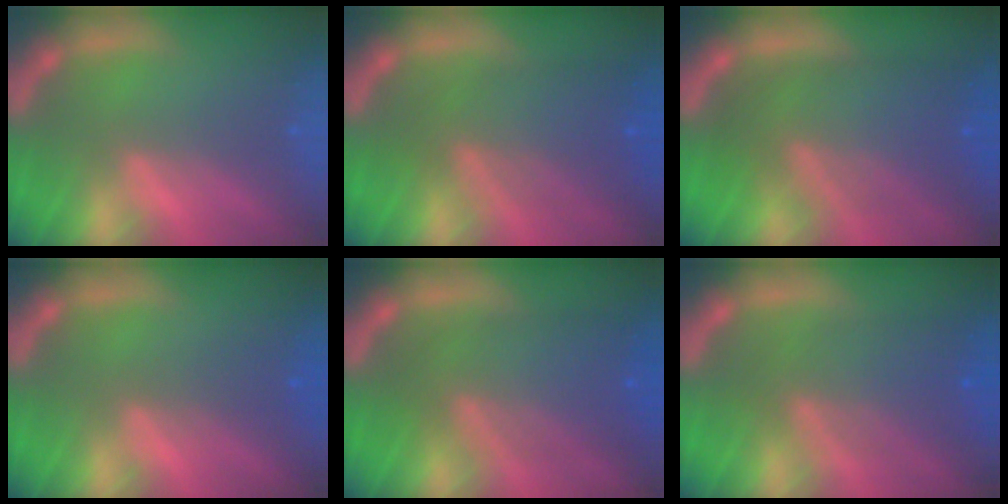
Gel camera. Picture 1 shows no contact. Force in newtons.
{"total": 7.1}
{"total": 9.5}
{"total": 2.0}
{"total": 8.1}
{"total": 6.5}